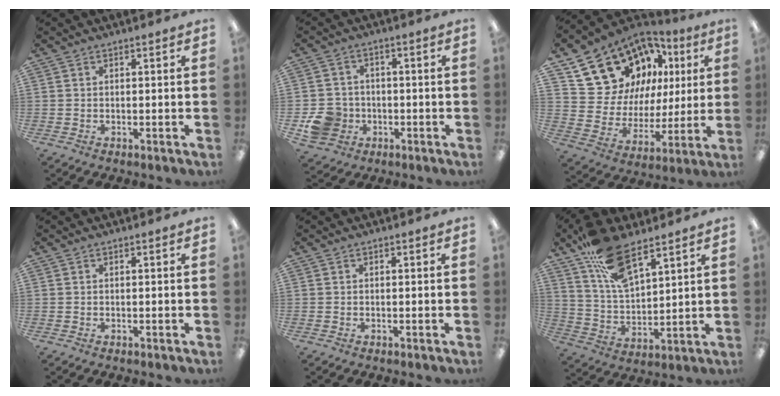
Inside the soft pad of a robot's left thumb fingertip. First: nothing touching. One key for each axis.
{"total": 8.0, "fx": -2.5, "fy": 7.1, "fz": 2.6, "tx": -0.064, "ty": 0.021, "tz": -0.042}
{"total": 17.9, "fx": 11.7, "fy": 12.3, "fz": 5.7, "tx": -0.124, "ty": -0.062, "tz": 0.235}
{"total": 0.0}
{"total": 0.0}
{"total": 14.3, "fx": 9.8, "fy": 6.1, "fz": 8.4, "tx": -0.152, "ty": -0.042, "tz": 0.178}